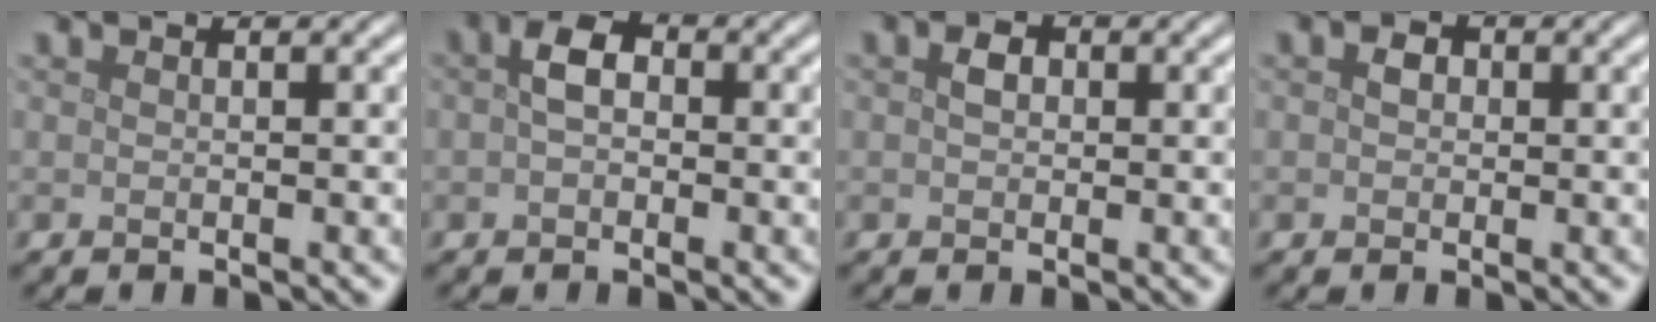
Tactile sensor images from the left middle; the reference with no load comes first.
{"total": 2.6, "force": [0.1, 1.7, 1.9], "torque": [-0.035, 0.006, -0.006]}
{"total": 1.4, "force": [0.2, 1.1, 0.9], "torque": [-0.018, 0.003, -0.001]}
{"total": 1.2, "force": [0.1, 1.0, 0.7], "torque": [-0.011, 0.002, -0.003]}